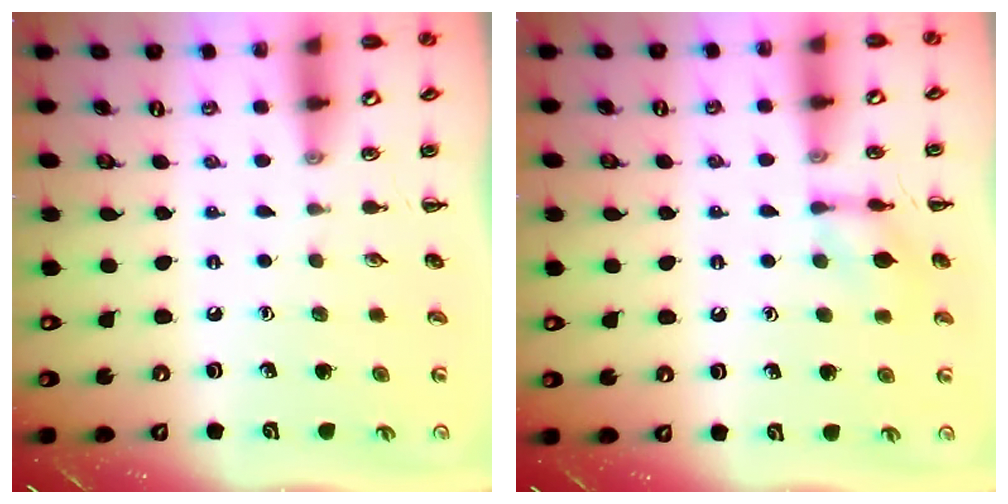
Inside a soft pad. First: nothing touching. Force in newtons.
{"total": 8.0, "press": 8.0, "slide": 0.2}